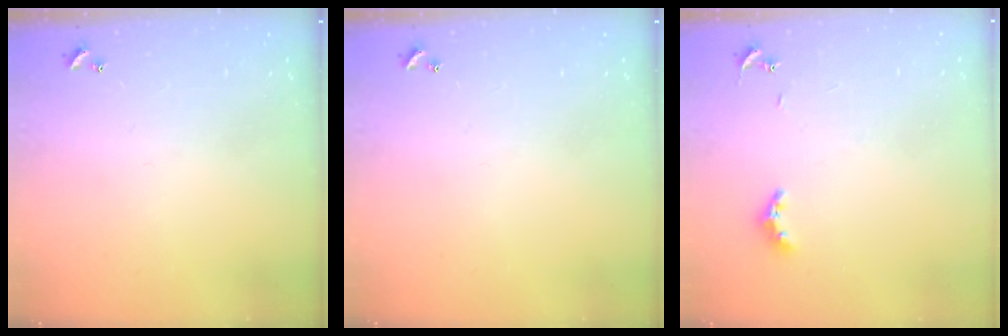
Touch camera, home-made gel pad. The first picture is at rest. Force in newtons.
{"total": 0.0}
{"total": 5.4, "press": 5.4, "slide": 0.6}